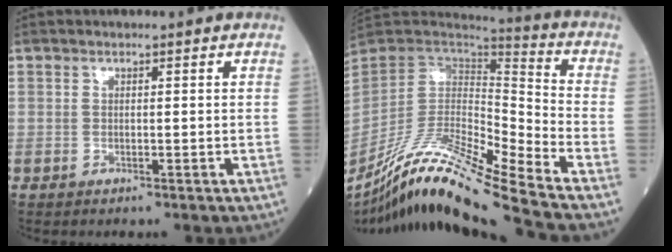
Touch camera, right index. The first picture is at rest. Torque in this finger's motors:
{"motor_torque": [-0.11, -0.47, 0.46, 0.11]}